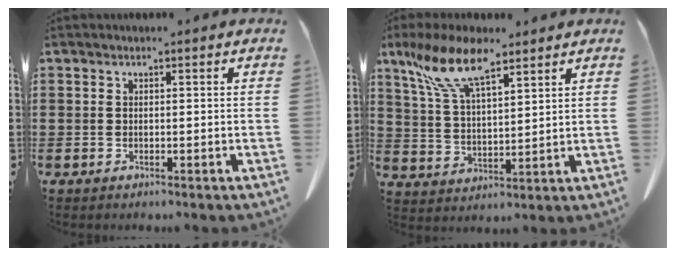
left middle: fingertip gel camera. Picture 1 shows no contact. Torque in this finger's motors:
{"motor_torque": [0.71, 0.58, 0.36, 0.21]}